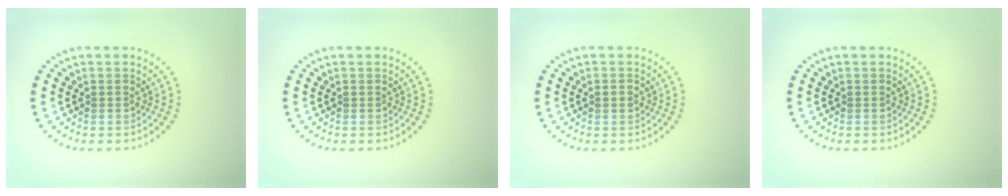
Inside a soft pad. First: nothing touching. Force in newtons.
{"total": 0.0}
{"total": 1.0, "press": 1.0, "slide": 0.1}
{"total": 0.0}